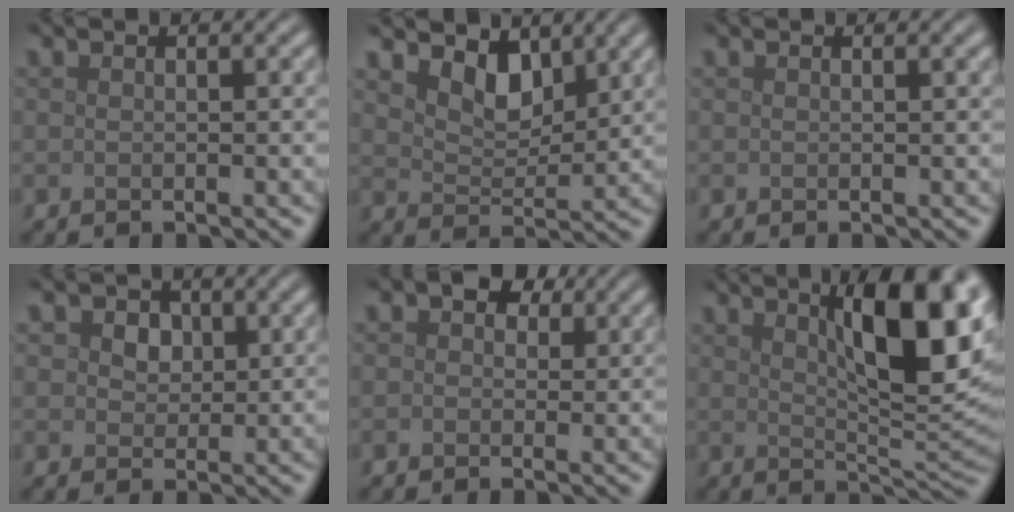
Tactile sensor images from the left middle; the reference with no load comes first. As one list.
[{"total": 3.5, "force": [2.6, 1.7, 1.6], "torque": [-0.042, -0.009, 0.040]}, {"total": 0.5, "force": [0.3, 0.1, 0.4], "torque": [-0.003, 0.004, 0.004]}, {"total": 4.3, "force": [1.9, 3.1, 2.2], "torque": [-0.043, 0.007, 0.015]}, {"total": 3.5, "force": [1.4, 2.5, 2.0], "torque": [-0.026, 0.006, 0.005]}, {"total": 10.5, "force": [3.8, 3.2, 9.3], "torque": [-0.129, 0.004, 0.061]}]